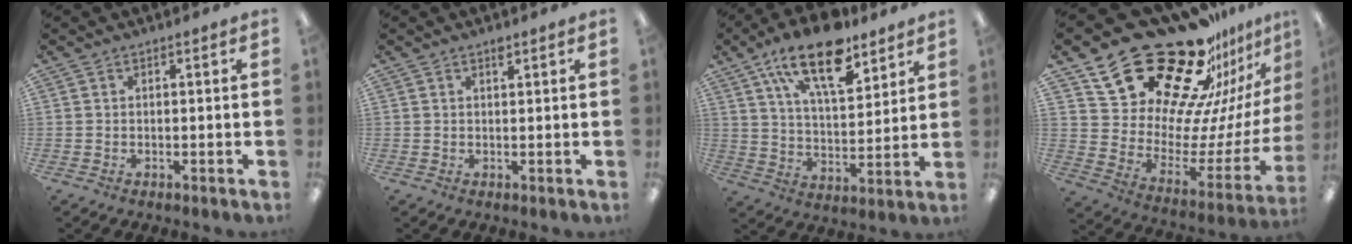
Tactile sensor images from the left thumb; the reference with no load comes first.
{"total": 1.2, "force": [1.0, 0.3, 0.6], "torque": [-0.007, -0.003, 0.016]}
{"total": 18.0, "force": [12.0, 7.6, 11.1], "torque": [-0.183, -0.053, 0.203]}
{"total": 29.7, "force": [22.6, 14.3, 13.1], "torque": [-0.176, -0.176, 0.423]}